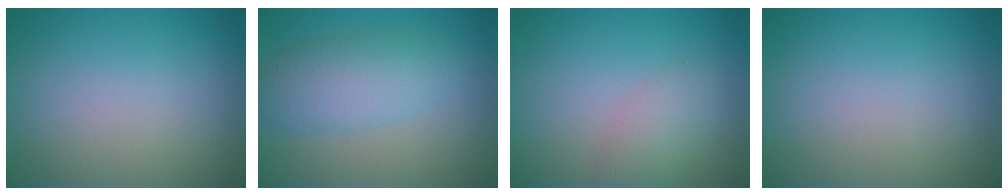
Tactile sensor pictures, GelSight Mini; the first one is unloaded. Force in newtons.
{"total": 4.4, "press": 4.4, "slide": 0.0}
{"total": 2.4, "press": 2.4, "slide": 0.1}
{"total": 0.0}